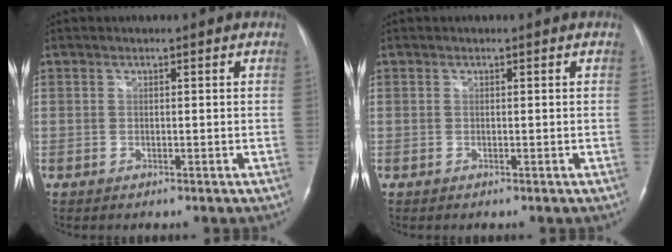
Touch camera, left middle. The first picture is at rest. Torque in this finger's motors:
{"motor_torque": [0.15, -0.27, -0.09, -0.01]}